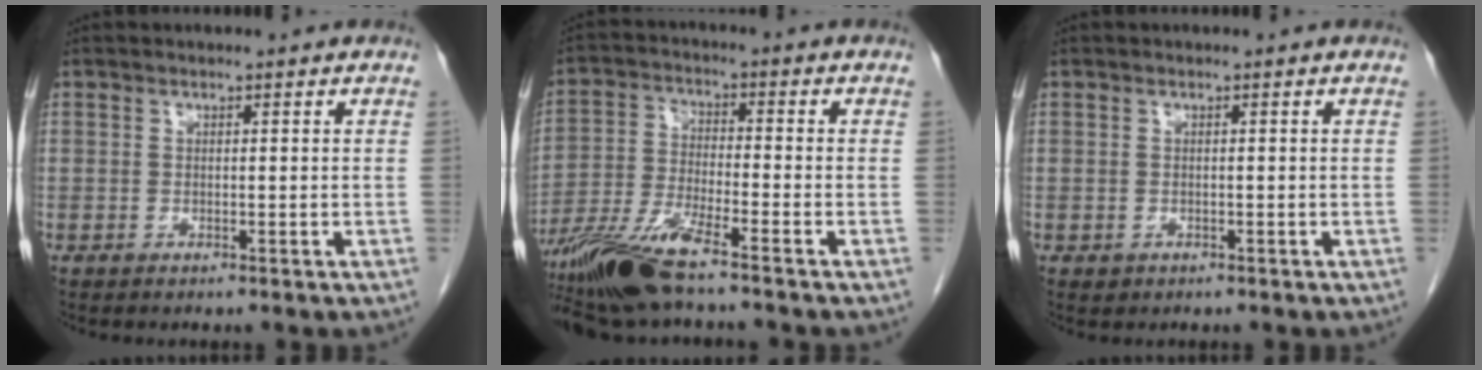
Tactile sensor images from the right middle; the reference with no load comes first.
{"total": 10.0, "force": [-7.6, 0.5, 6.5], "torque": [-0.135, -0.026, -0.145]}
{"total": 0.6, "force": [-0.3, 0.6, 0.1], "torque": [-0.004, 0.002, 0.000]}